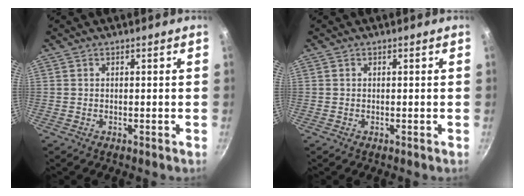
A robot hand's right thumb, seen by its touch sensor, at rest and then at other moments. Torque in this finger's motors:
{"motor_torque": [0.23, 0.01, 0.26, 0.08, 0.02]}